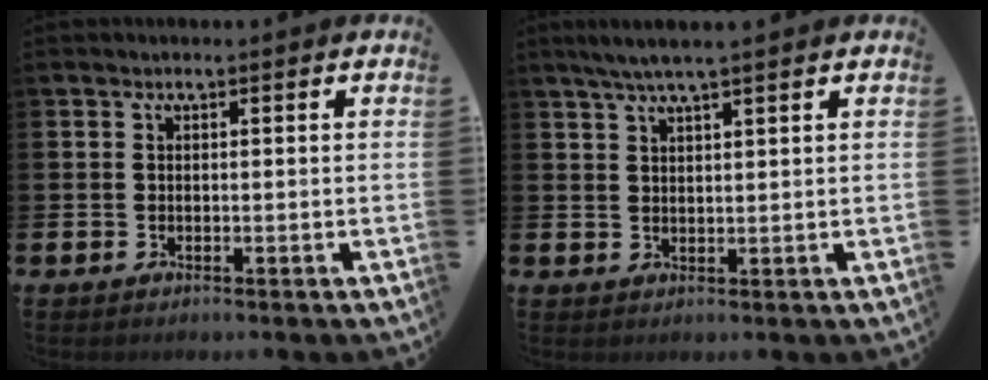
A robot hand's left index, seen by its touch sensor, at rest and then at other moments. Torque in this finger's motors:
{"motor_torque": [0.75, -0.63, 0.63, 0.16]}